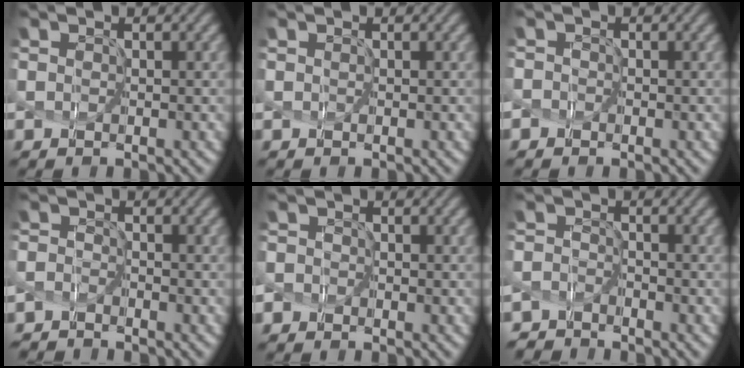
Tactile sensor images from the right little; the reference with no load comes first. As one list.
[{"total": 0.0}, {"total": 0.8, "force": [-0.6, 0.6, 0.0], "torque": [0.003, 0.006, -0.013]}, {"total": 2.1, "force": [-2.0, 0.5, 0.1], "torque": [-0.012, 0.001, -0.044]}, {"total": 1.3, "force": [-0.7, 1.0, 0.1], "torque": [0.004, 0.008, -0.019]}, {"total": 2.8, "force": [-2.7, 0.9, 0.0], "torque": [-0.009, 0.004, -0.049]}]